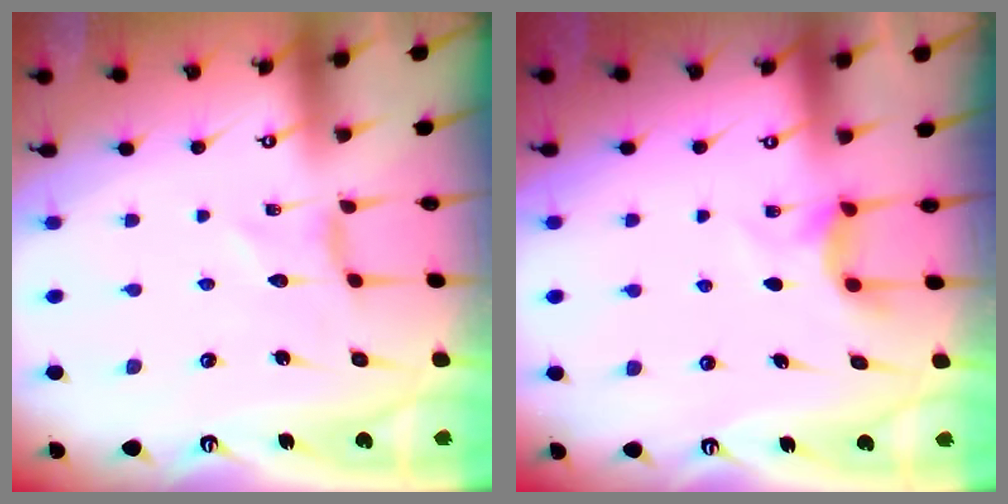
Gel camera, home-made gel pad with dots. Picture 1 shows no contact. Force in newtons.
{"total": 5.4, "press": 5.4, "slide": 0.4}